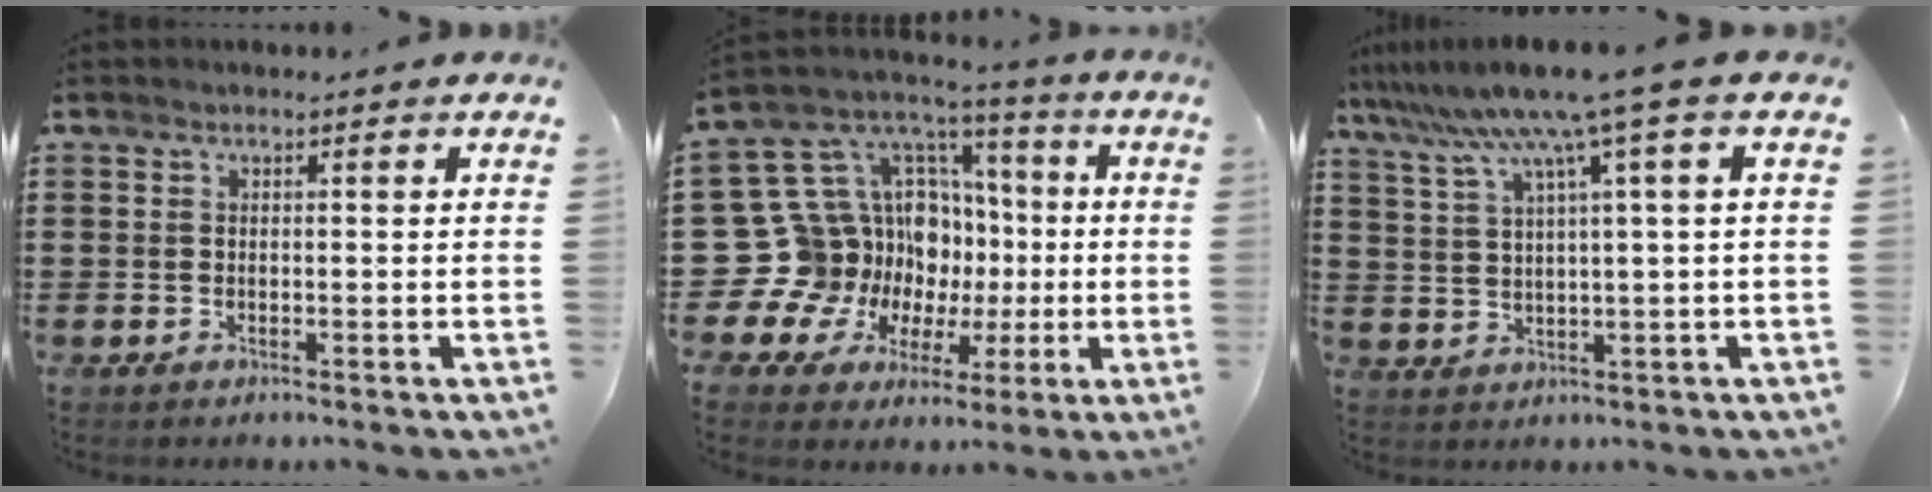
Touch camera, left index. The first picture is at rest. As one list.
[{"total": 17.0, "force": [-1.5, 15.6, 6.6], "torque": [-0.174, -0.038, 0.014]}, {"total": 8.0, "force": [4.6, -0.9, 6.5], "torque": [-0.141, -0.026, 0.075]}]